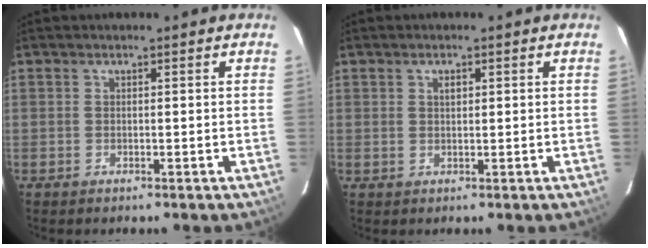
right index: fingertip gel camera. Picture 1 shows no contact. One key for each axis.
{"total": 1.2, "fx": 0.5, "fy": 0.8, "fz": 0.8, "tx": -0.012, "ty": 0.003, "tz": 0.009}